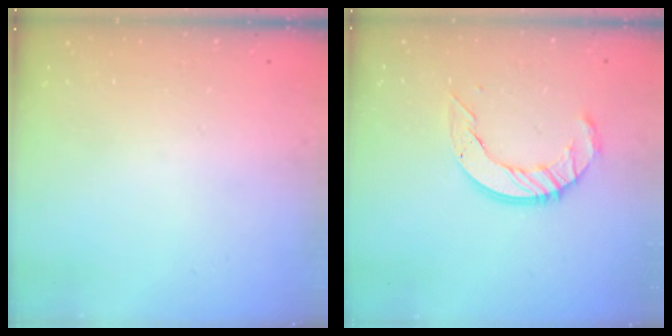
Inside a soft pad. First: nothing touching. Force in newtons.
{"total": 10.8, "press": 10.8, "slide": 1.0}